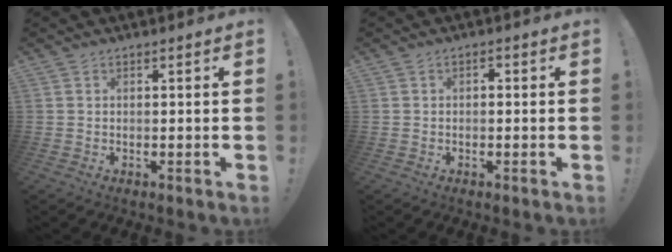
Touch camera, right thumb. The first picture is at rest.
{"total": 1.1, "force": [-0.9, 0.5, 0.5], "torque": [-0.011, 0.006, -0.017]}